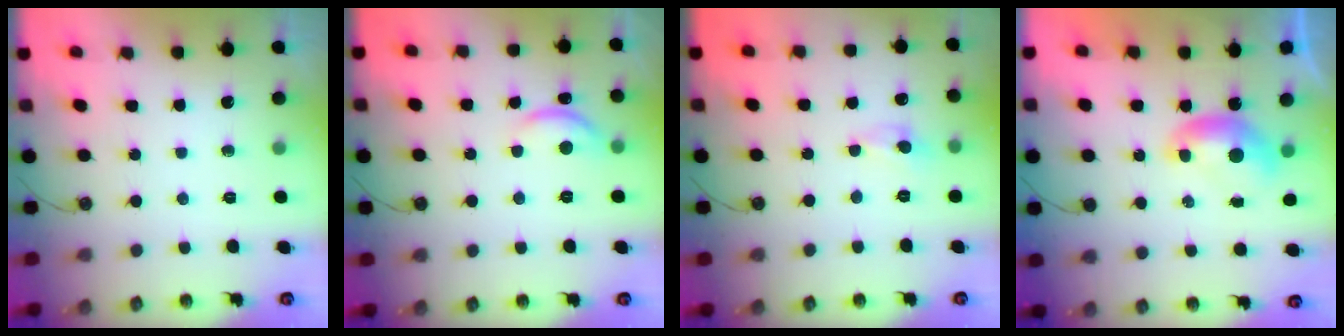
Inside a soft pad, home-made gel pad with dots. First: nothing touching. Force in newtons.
{"total": 2.8, "press": 2.8, "slide": 0.3}
{"total": 0.0}
{"total": 0.0}